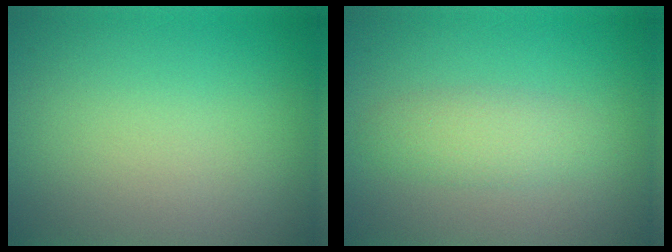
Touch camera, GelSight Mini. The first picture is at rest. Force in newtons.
{"total": 2.3, "press": 2.3, "slide": 0.0}